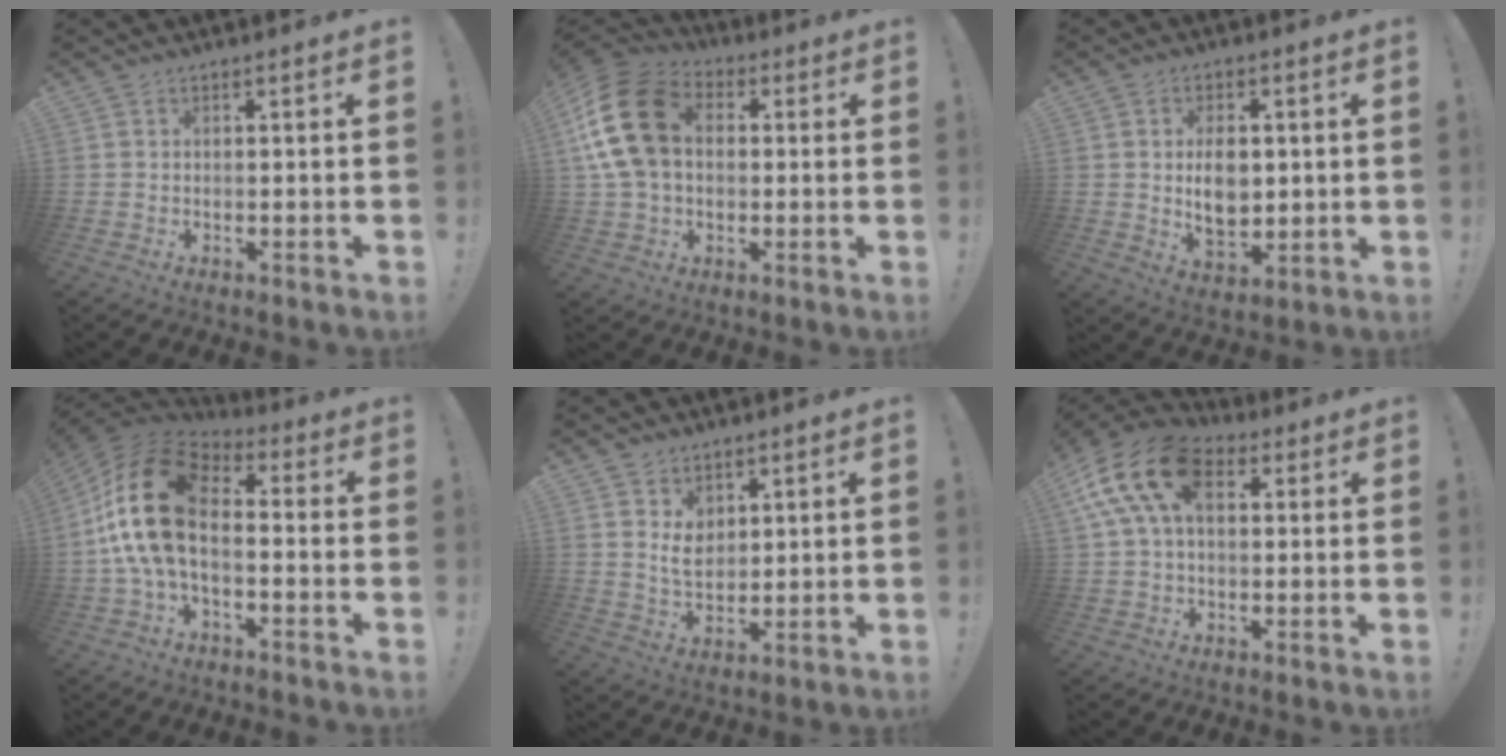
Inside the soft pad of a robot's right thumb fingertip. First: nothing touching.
{"total": 19.1, "force": [3.4, 13.8, 12.8], "torque": [-0.238, 0.010, 0.065]}
{"total": 6.5, "force": [1.0, 4.7, 4.4], "torque": [-0.058, -0.003, 0.015]}
{"total": 18.9, "force": [1.4, 10.6, 15.6], "torque": [-0.308, 0.011, 0.033]}
{"total": 6.3, "force": [3.2, 4.8, 2.5], "torque": [-0.037, -0.016, 0.061]}
{"total": 17.7, "force": [5.8, 10.8, 12.7], "torque": [-0.252, -0.002, 0.102]}